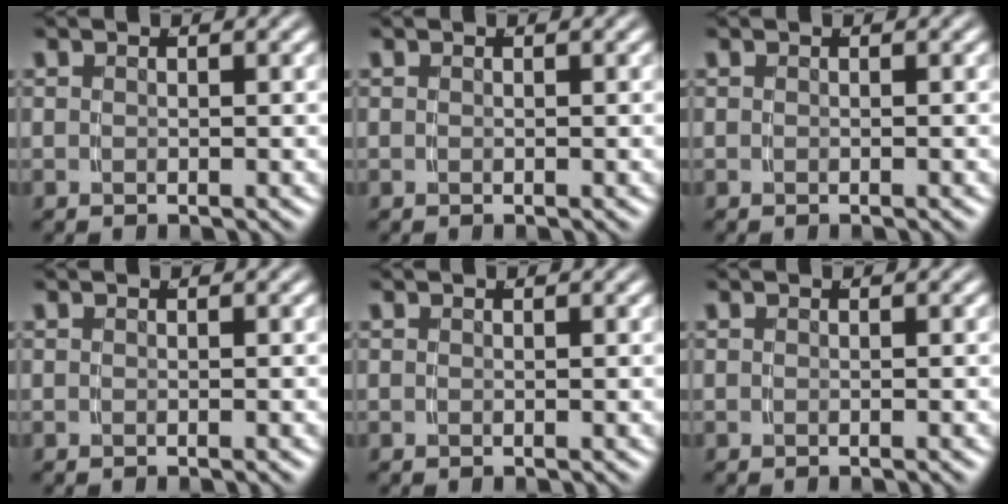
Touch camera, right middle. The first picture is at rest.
{"total": 0.0}
{"total": 0.0}
{"total": 0.0}
{"total": 0.0}
{"total": 0.0}